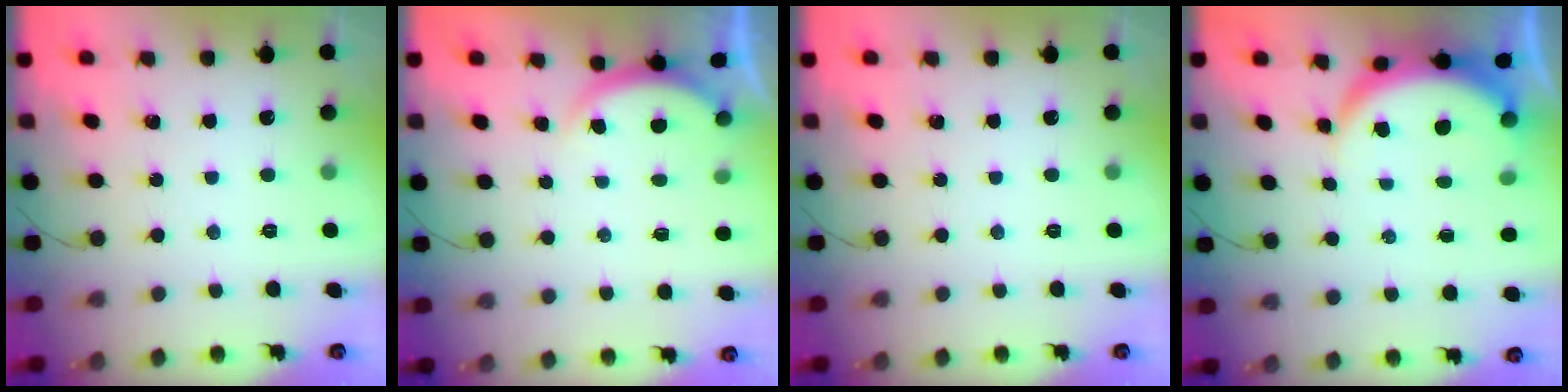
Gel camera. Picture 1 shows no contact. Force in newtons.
{"total": 3.3, "press": 3.3, "slide": 0.6}
{"total": 0.0}
{"total": 5.9, "press": 5.9, "slide": 0.8}